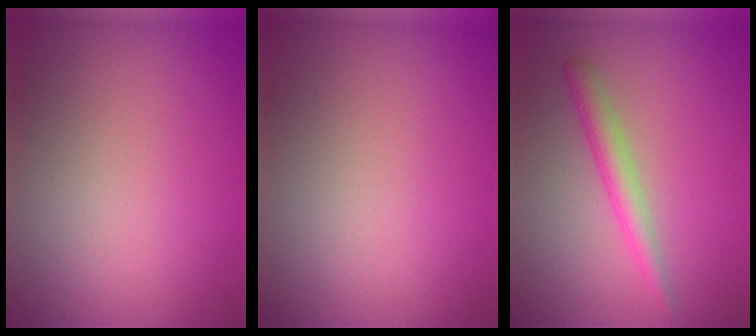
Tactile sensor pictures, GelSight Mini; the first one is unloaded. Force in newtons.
{"total": 0.0}
{"total": 2.5, "press": 2.5, "slide": 0.0}